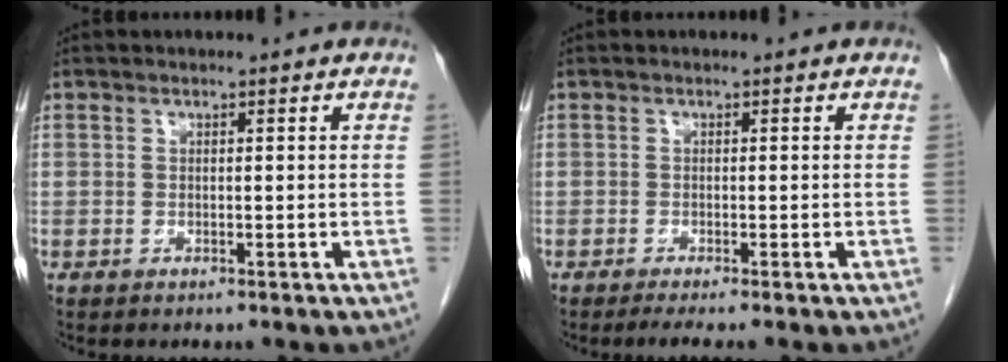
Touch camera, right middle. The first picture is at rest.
{"total": 2.3, "force": [-1.8, -0.2, 1.4], "torque": [-0.023, -0.005, -0.031]}